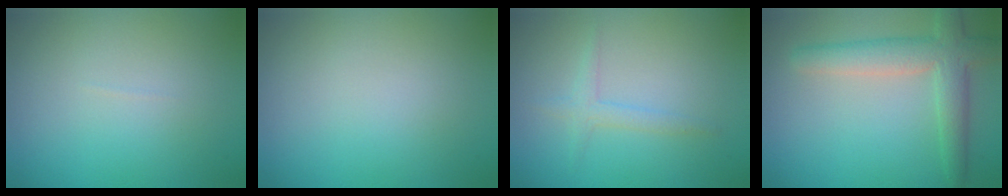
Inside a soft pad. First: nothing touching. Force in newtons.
{"total": 0.0}
{"total": 1.4, "press": 1.4, "slide": 0.1}
{"total": 4.7, "press": 4.7, "slide": 0.6}